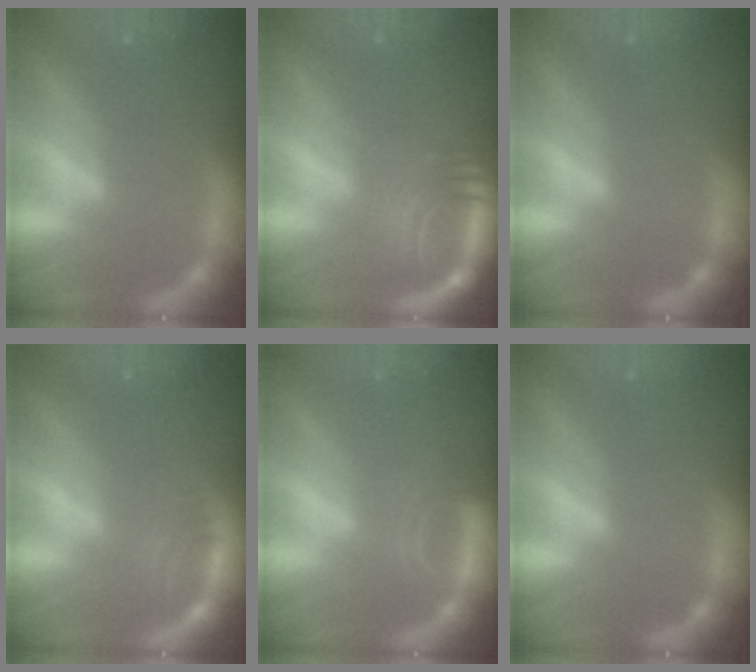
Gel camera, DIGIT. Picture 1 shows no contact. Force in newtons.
{"total": 7.5}
{"total": 0.0}
{"total": 2.5}
{"total": 2.9}
{"total": 0.0}